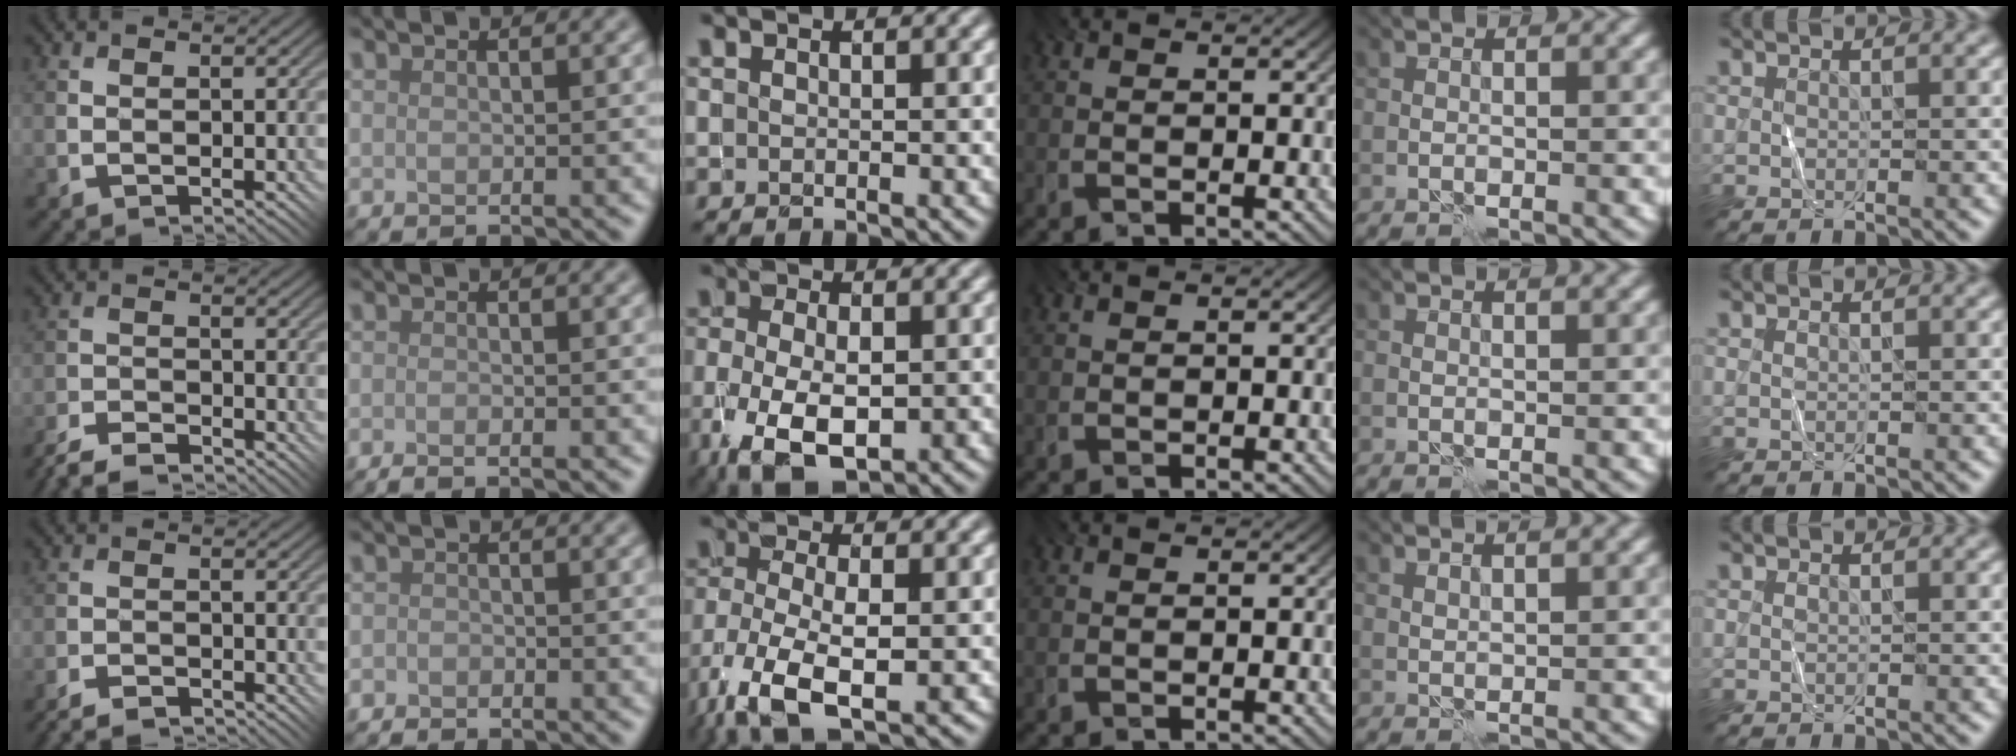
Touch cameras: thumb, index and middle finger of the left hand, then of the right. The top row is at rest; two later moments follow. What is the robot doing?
{"motion": "fold", "object": "shorts"}